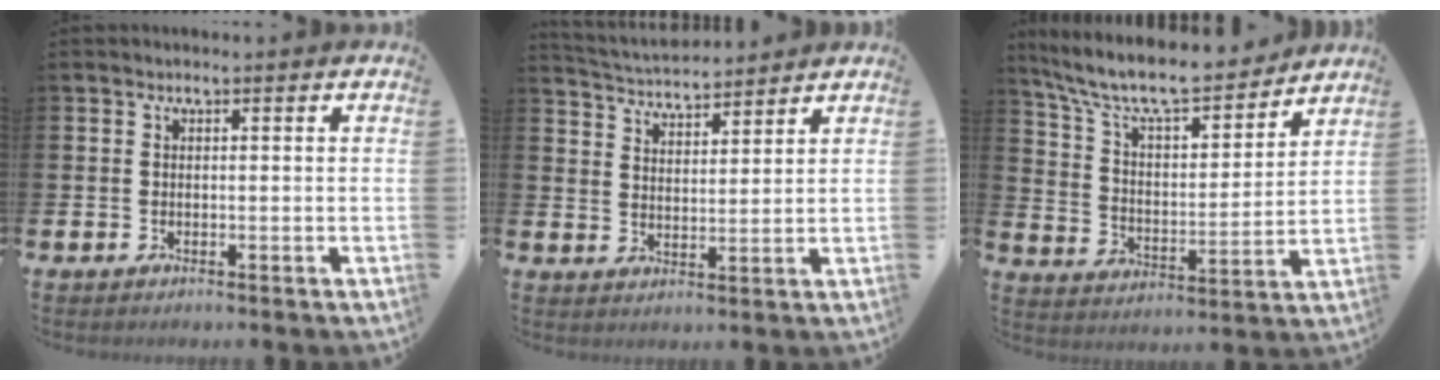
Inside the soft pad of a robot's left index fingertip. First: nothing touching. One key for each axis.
{"total": 4.3, "fx": 4.2, "fy": 0.6, "fz": 0.0, "tx": -0.021, "ty": -0.028, "tz": 0.075}
{"total": 9.8, "fx": 8.9, "fy": 2.0, "fz": 3.4, "tx": -0.100, "ty": -0.064, "tz": 0.151}